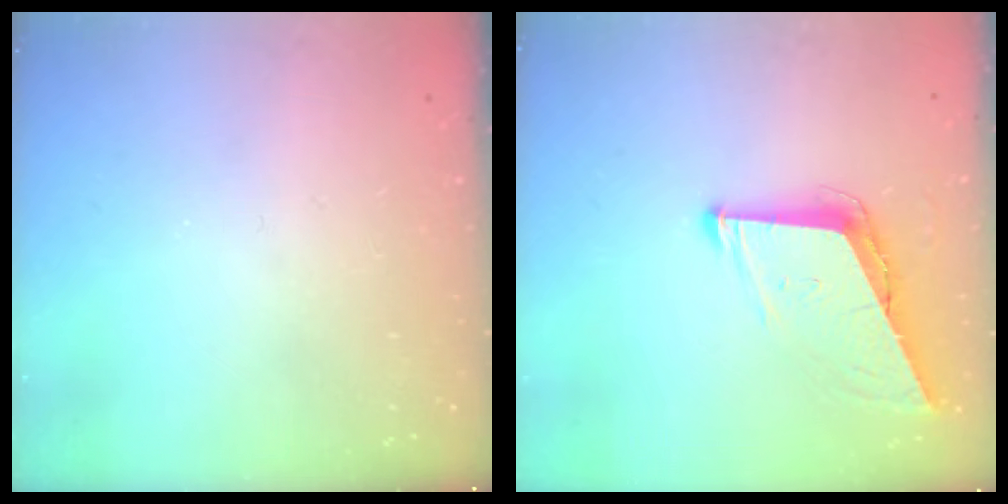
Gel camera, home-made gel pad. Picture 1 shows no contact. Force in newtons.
{"total": 7.8, "press": 7.8, "slide": 0.9}